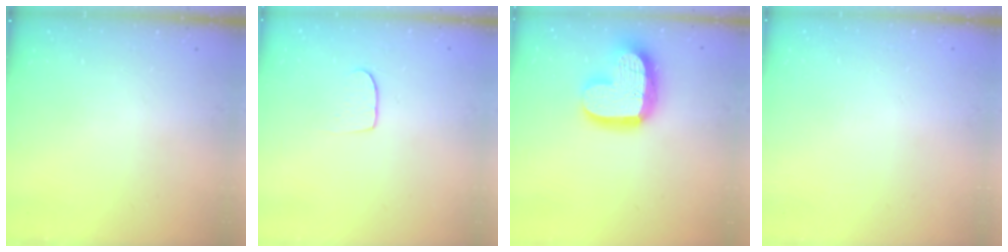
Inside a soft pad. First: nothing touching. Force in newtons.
{"total": 6.4, "press": 6.3, "slide": 0.4}
{"total": 18.6, "press": 18.6, "slide": 1.4}
{"total": 0.0}